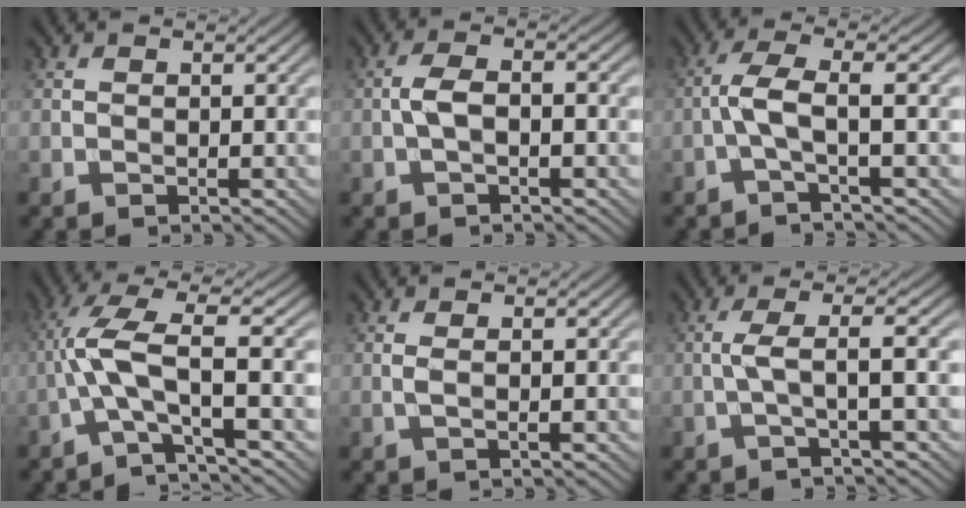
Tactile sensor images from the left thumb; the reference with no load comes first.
{"total": 3.2, "force": [-0.7, 1.2, 2.9], "torque": [-0.063, 0.006, -0.016]}
{"total": 4.0, "force": [-0.8, 0.4, 3.9], "torque": [-0.075, 0.016, -0.032]}
{"total": 7.5, "force": [-1.5, 1.4, 7.2], "torque": [-0.145, 0.023, -0.047]}
{"total": 1.1, "force": [0.2, 0.1, 1.1], "torque": [-0.027, 0.003, 0.000]}
{"total": 3.8, "force": [-0.4, 0.3, 3.7], "torque": [-0.066, 0.014, -0.022]}